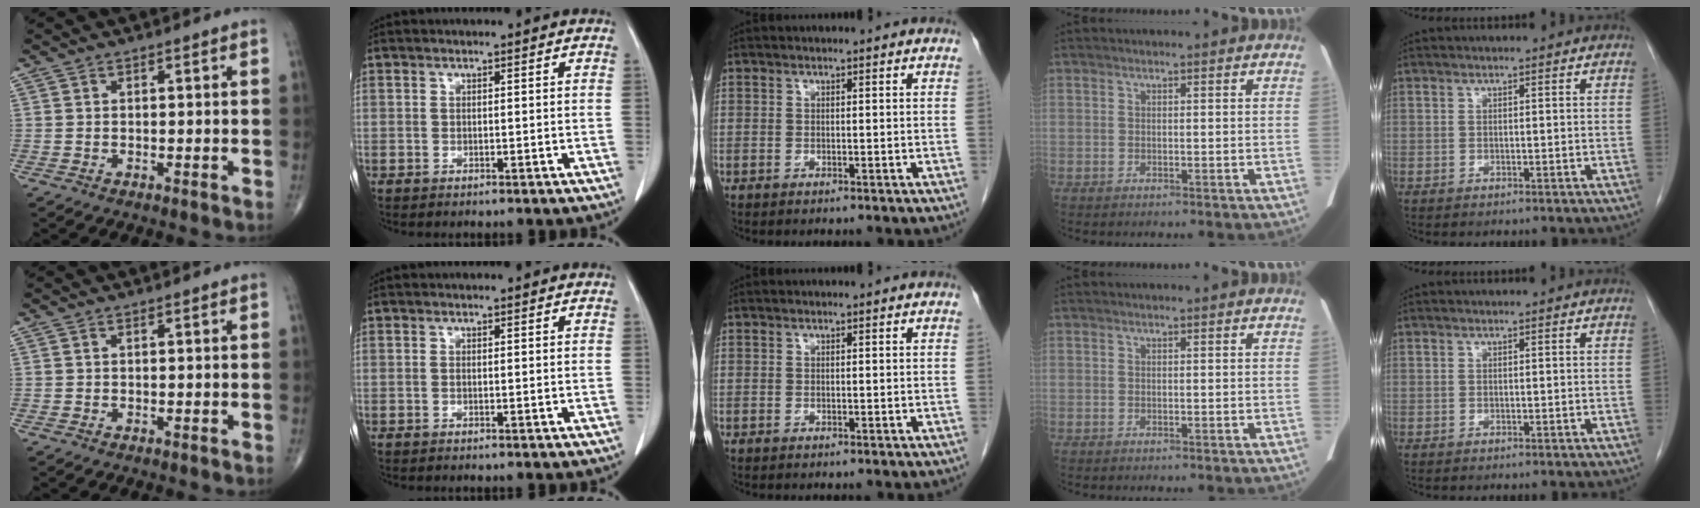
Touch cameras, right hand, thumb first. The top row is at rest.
{}